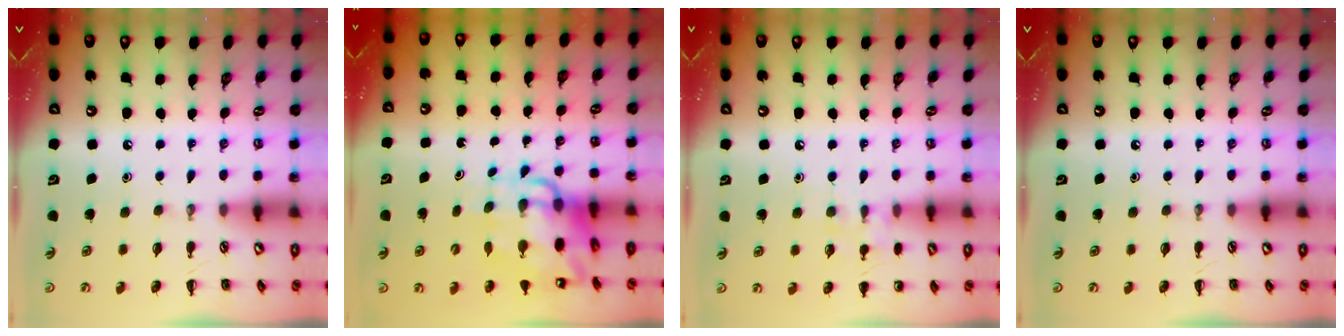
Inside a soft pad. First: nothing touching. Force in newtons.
{"total": 10.4, "press": 10.0, "slide": 2.7}
{"total": 7.4, "press": 7.1, "slide": 2.1}
{"total": 0.0}